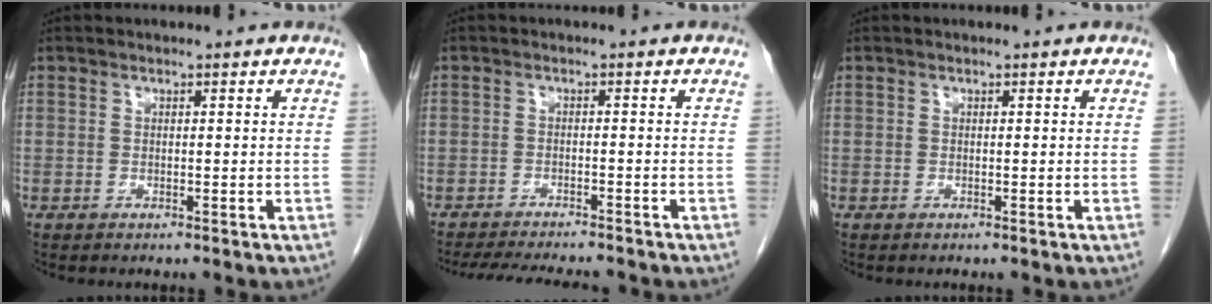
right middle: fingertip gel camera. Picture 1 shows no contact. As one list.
[{"total": 11.2, "force": [-10.1, 1.5, 4.5], "torque": [-0.069, -0.014, -0.136]}, {"total": 0.0}]